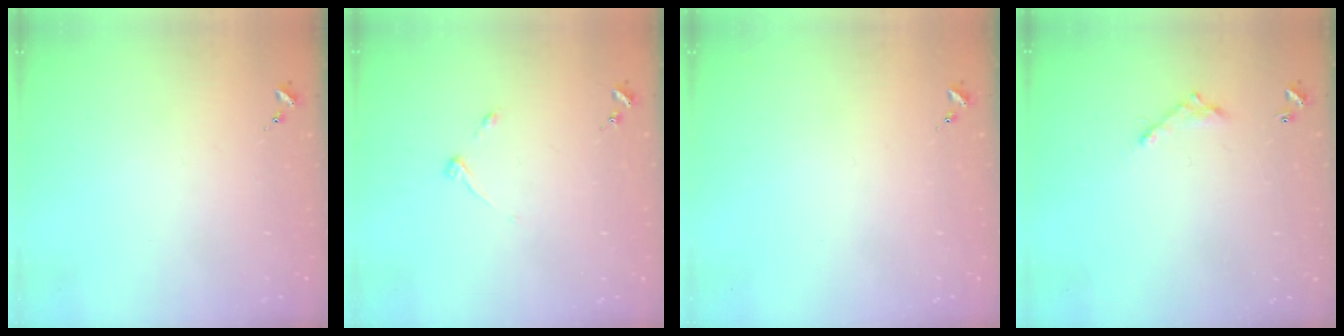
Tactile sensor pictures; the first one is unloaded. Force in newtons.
{"total": 3.9, "press": 3.8, "slide": 0.6}
{"total": 0.0}
{"total": 6.2, "press": 6.2, "slide": 0.4}